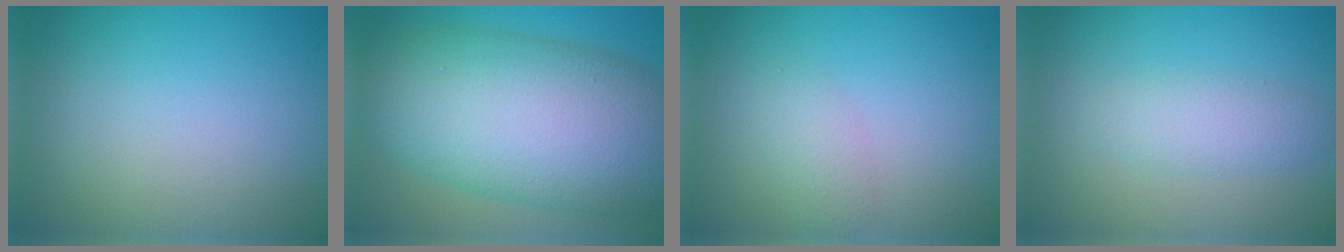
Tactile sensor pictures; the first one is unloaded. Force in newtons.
{"total": 14.4, "press": 14.4, "slide": 0.5}
{"total": 1.6, "press": 1.6, "slide": 0.1}
{"total": 2.2, "press": 2.2, "slide": 0.0}